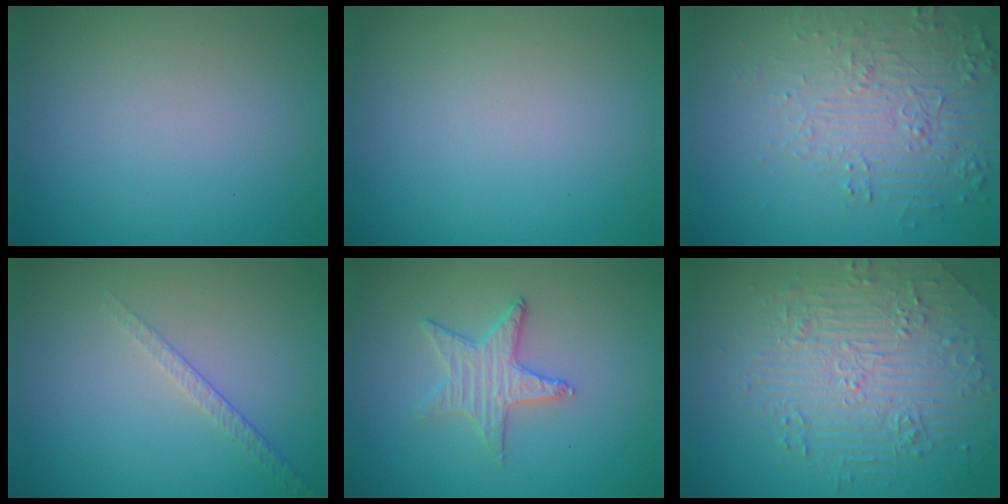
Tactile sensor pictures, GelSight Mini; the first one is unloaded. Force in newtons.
{"total": 0.0}
{"total": 6.0, "press": 3.8, "slide": 4.6}
{"total": 1.4, "press": 0.8, "slide": 1.1}
{"total": 2.8, "press": 2.8, "slide": 0.4}
{"total": 4.7, "press": 4.6, "slide": 0.8}